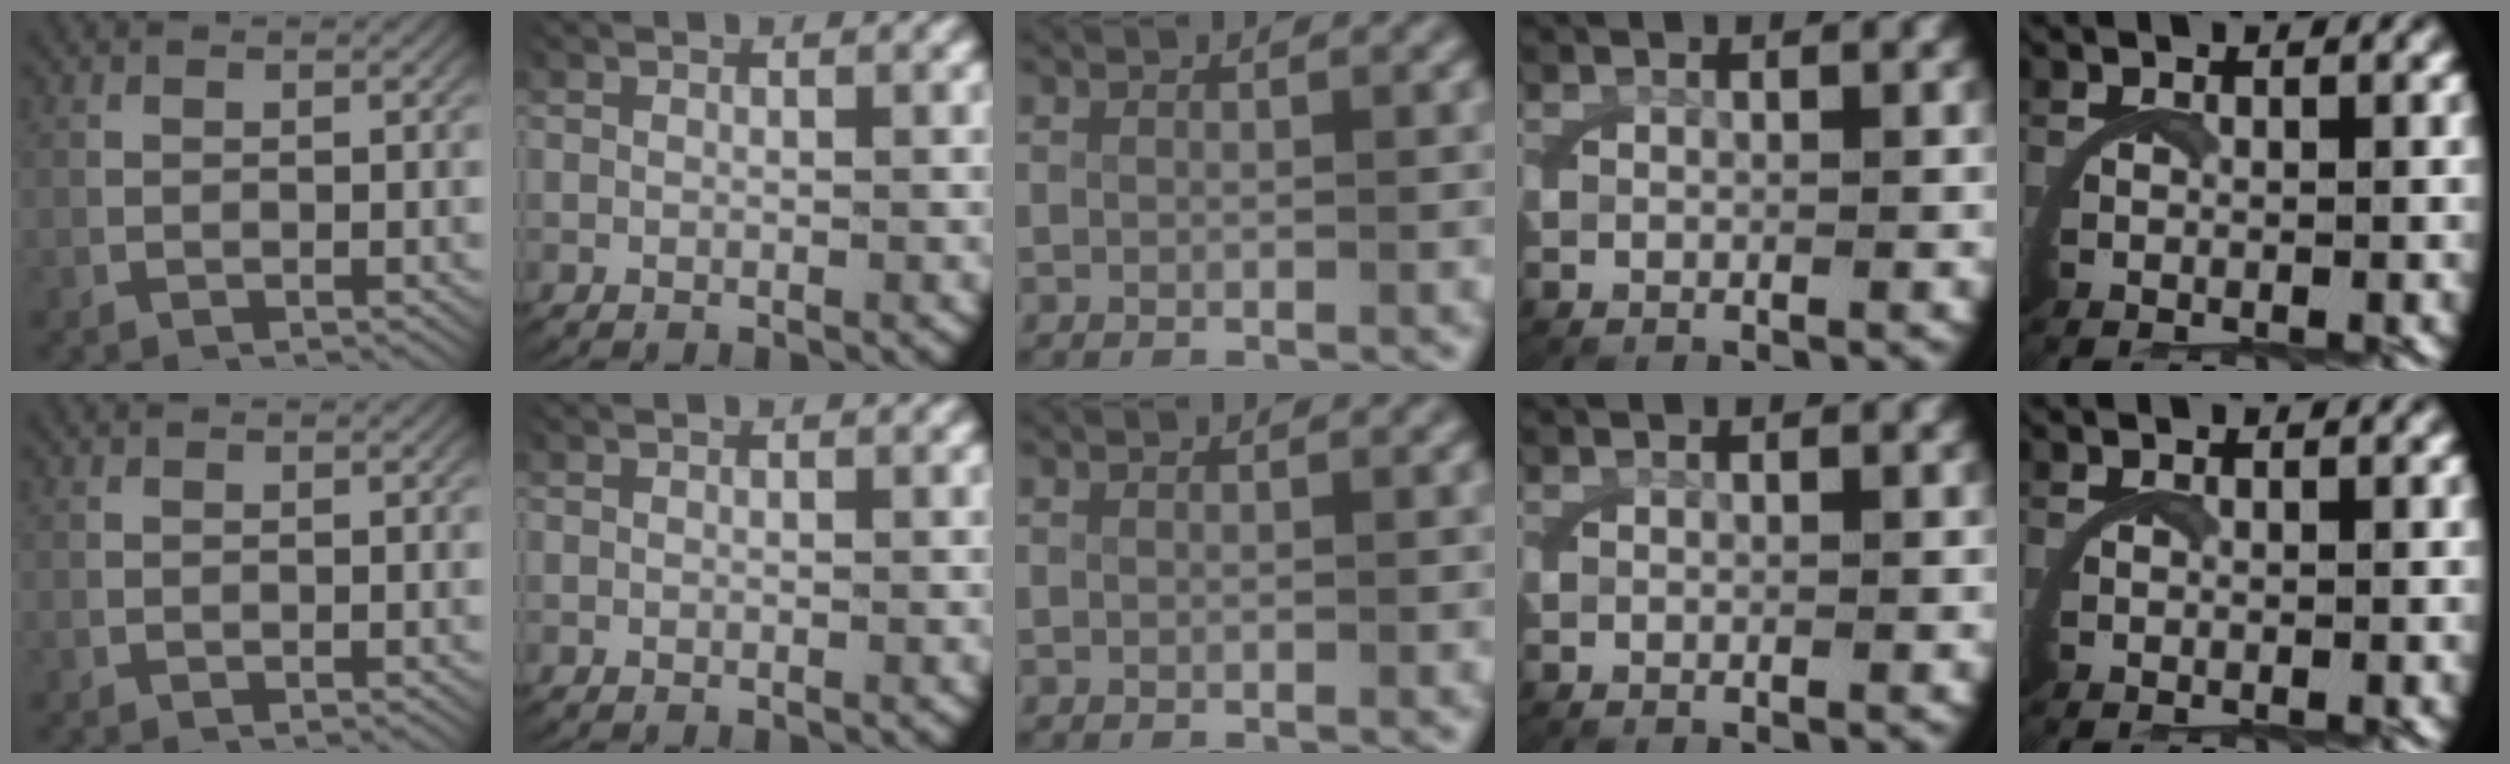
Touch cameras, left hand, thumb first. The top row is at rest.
{}